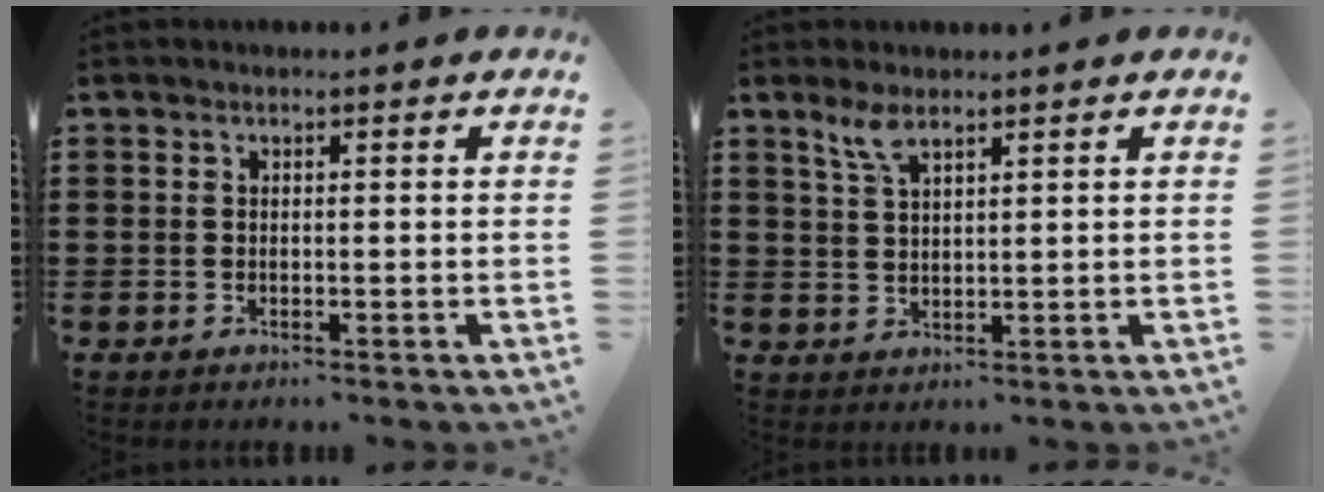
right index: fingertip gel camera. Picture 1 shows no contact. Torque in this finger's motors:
{"motor_torque": [0.01, 0.00, 0.05, 0.05]}